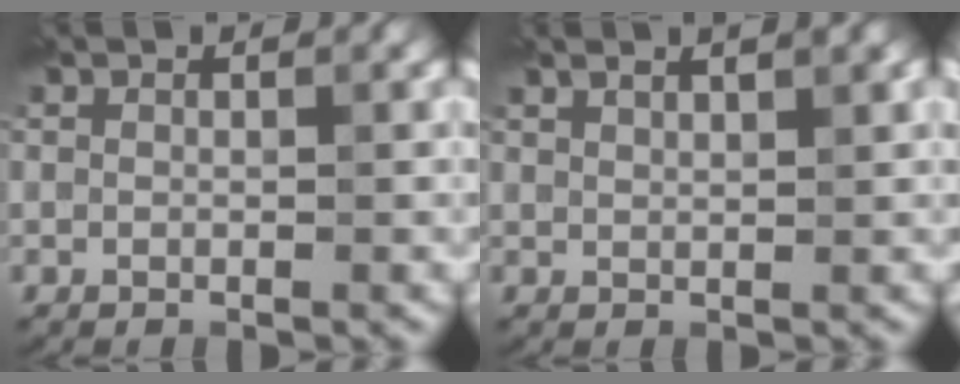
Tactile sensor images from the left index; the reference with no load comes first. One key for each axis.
{"total": 2.2, "fx": 1.5, "fy": 0.6, "fz": 1.5, "tx": -0.010, "ty": 0.002, "tz": 0.016}